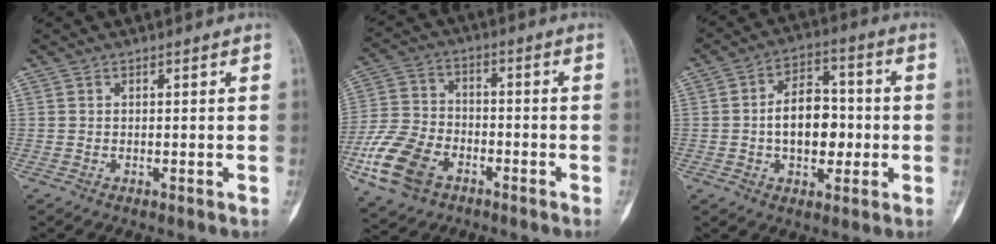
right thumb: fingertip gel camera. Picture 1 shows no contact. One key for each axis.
{"total": 13.4, "fx": -6.0, "fy": 8.9, "fz": 7.9, "tx": -0.154, "ty": 0.021, "tz": -0.115}
{"total": 11.7, "fx": -1.0, "fy": 7.5, "fz": 8.9, "tx": -0.105, "ty": 0.023, "tz": -0.021}